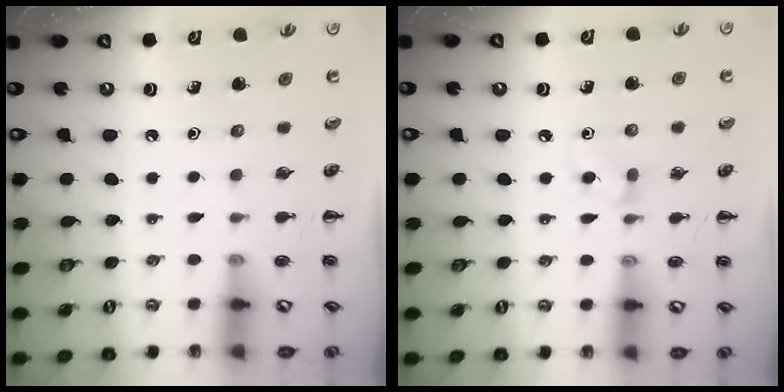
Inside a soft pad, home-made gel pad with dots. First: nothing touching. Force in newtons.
{"total": 5.2, "press": 5.0, "slide": 1.4}